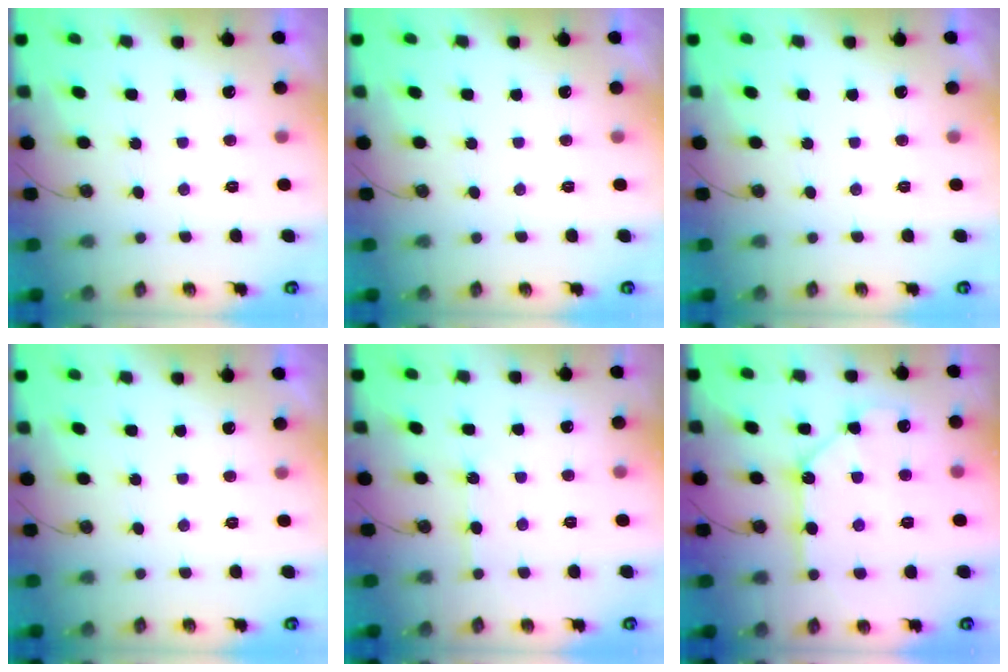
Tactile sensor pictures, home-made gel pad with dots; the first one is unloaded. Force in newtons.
{"total": 0.0}
{"total": 0.0}
{"total": 0.0}
{"total": 5.5, "press": 5.4, "slide": 0.8}
{"total": 11.2, "press": 11.2, "slide": 1.0}